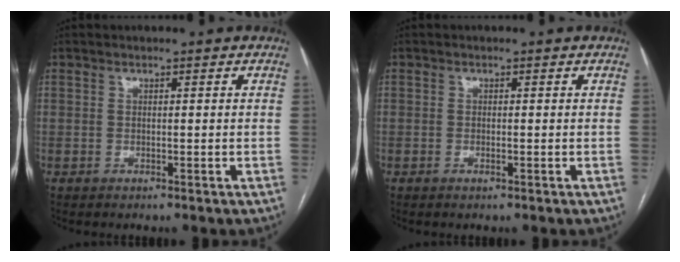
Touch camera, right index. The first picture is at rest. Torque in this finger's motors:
{"motor_torque": [-0.47, 0.24, -0.01, -0.01]}